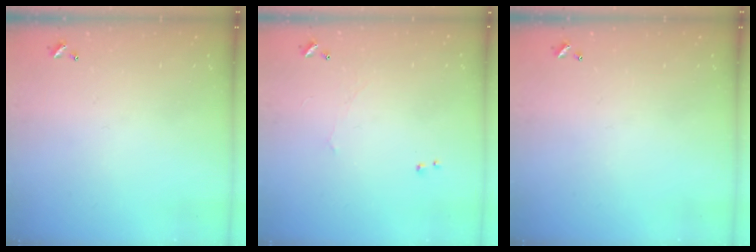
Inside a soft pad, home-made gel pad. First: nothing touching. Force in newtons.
{"total": 0.7, "press": 0.1, "slide": 0.7}
{"total": 0.0}